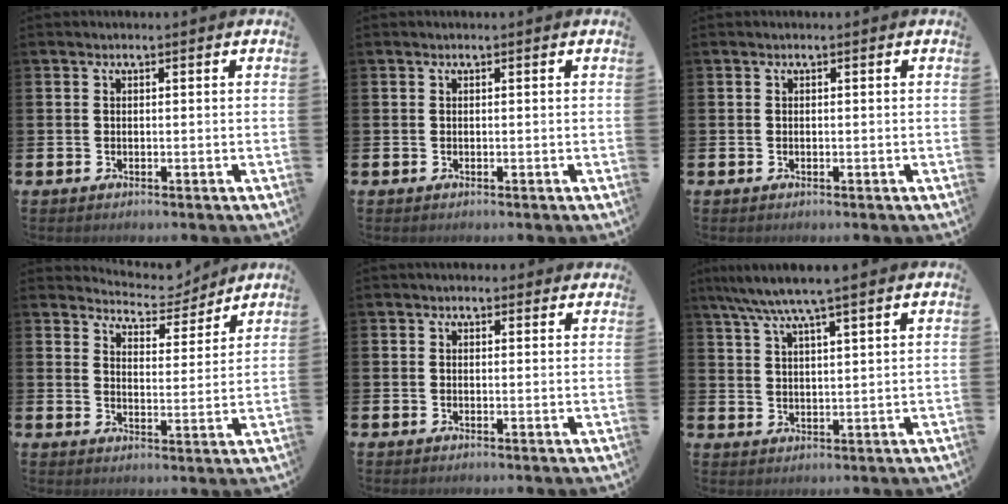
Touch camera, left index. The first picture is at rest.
{"total": 0.0}
{"total": 0.0}
{"total": 5.2, "force": [5.1, 1.0, 0.1], "torque": [-0.014, -0.043, 0.086]}
{"total": 1.5, "force": [1.3, 0.6, 0.2], "torque": [0.005, 0.000, 0.022]}
{"total": 5.9, "force": [5.2, -0.1, 2.8], "torque": [-0.071, -0.017, 0.093]}